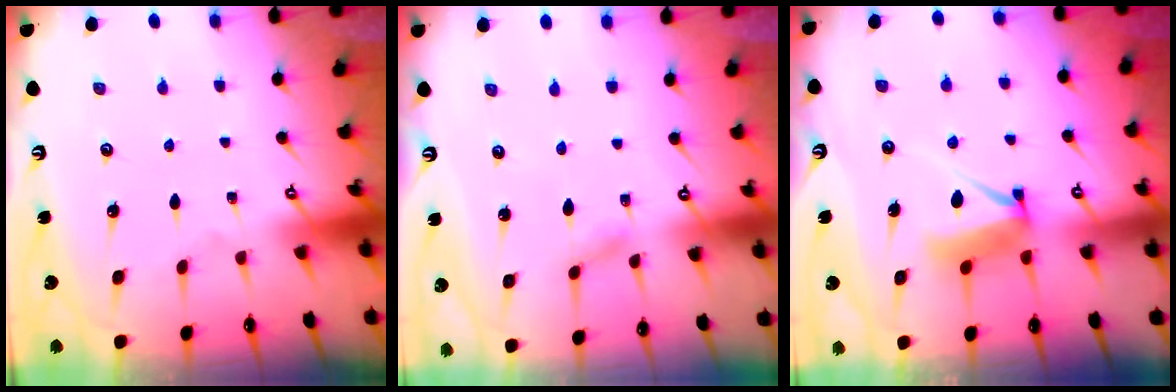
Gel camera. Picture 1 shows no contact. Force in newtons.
{"total": 2.5, "press": 2.5, "slide": 0.2}
{"total": 9.9, "press": 9.9, "slide": 0.8}